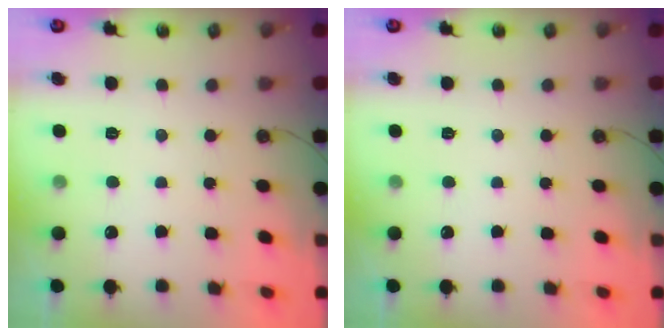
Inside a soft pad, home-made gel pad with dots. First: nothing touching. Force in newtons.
{"total": 0.0}